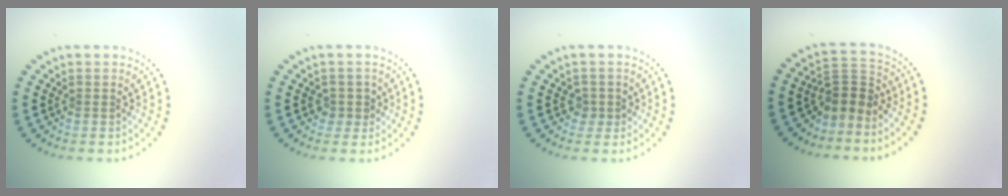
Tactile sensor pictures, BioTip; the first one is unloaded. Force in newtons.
{"total": 1.5, "press": 1.3, "slide": 0.8}
{"total": 1.3, "press": 1.0, "slide": 0.7}
{"total": 2.8, "press": 2.0, "slide": 1.9}